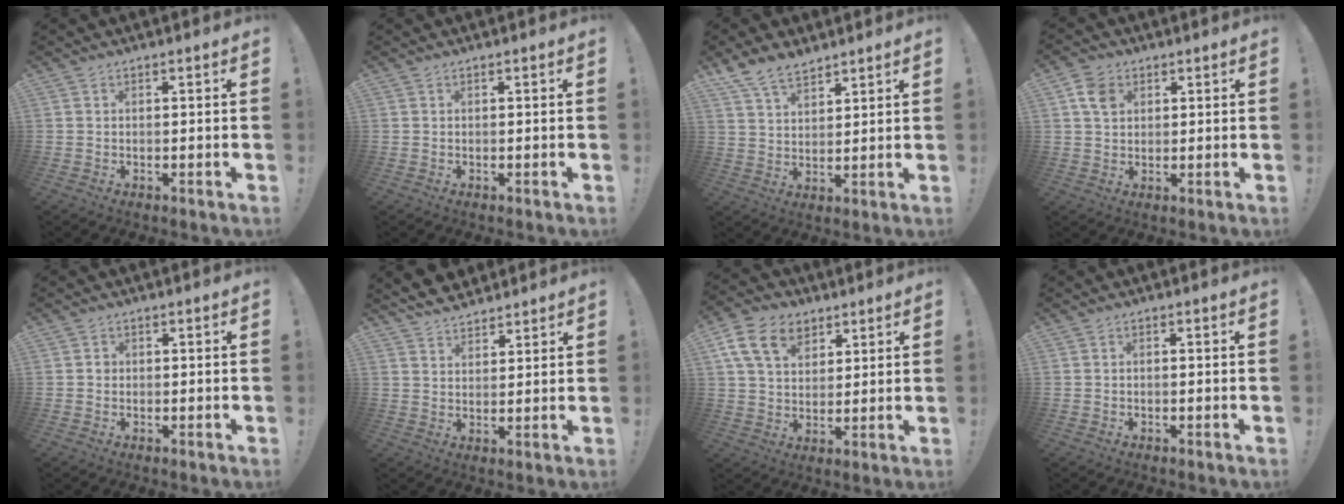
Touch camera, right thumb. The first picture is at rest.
{"total": 0.0}
{"total": 8.3, "force": [6.6, 3.8, 3.2], "torque": [-0.072, -0.032, 0.130]}
{"total": 6.1, "force": [2.5, 4.7, 3.1], "torque": [-0.048, 0.003, 0.049]}
{"total": 1.0, "force": [-0.2, 0.9, 0.3], "torque": [-0.001, 0.001, -0.004]}
{"total": 6.5, "force": [5.9, 2.4, 1.1], "torque": [-0.024, -0.032, 0.112]}
{"total": 13.9, "force": [6.7, 9.6, 7.4], "torque": [-0.122, -0.021, 0.133]}
{"total": 0.6, "force": [-0.4, -0.1, 0.4], "torque": [-0.008, 0.000, -0.007]}